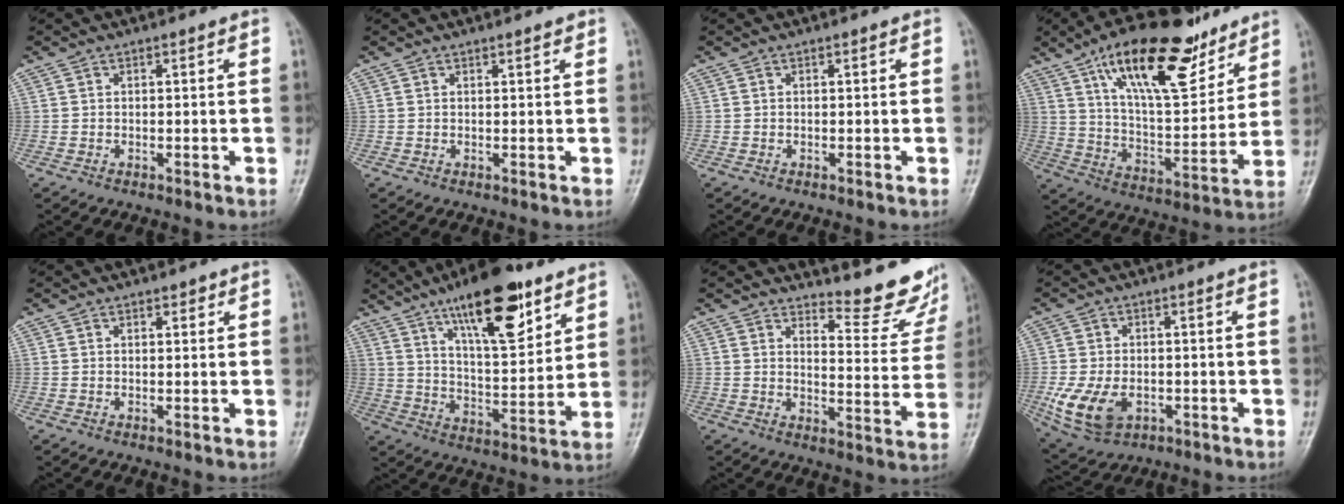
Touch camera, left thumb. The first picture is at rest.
{"total": 0.9, "force": [0.6, 0.2, 0.5], "torque": [-0.006, -0.002, 0.008]}
{"total": 0.0}
{"total": 22.1, "force": [13.9, 8.2, 15.1], "torque": [-0.209, -0.060, 0.239]}
{"total": 1.2, "force": [0.8, 0.6, 0.6], "torque": [-0.001, -0.003, 0.008]}
{"total": 18.5, "force": [11.1, 6.3, 13.4], "torque": [-0.179, -0.053, 0.186]}
{"total": 13.9, "force": [12.7, 3.9, 4.0], "torque": [-0.007, -0.135, 0.136]}
{"total": 10.0, "force": [-2.7, 6.7, 6.9], "torque": [-0.136, 0.000, -0.038]}